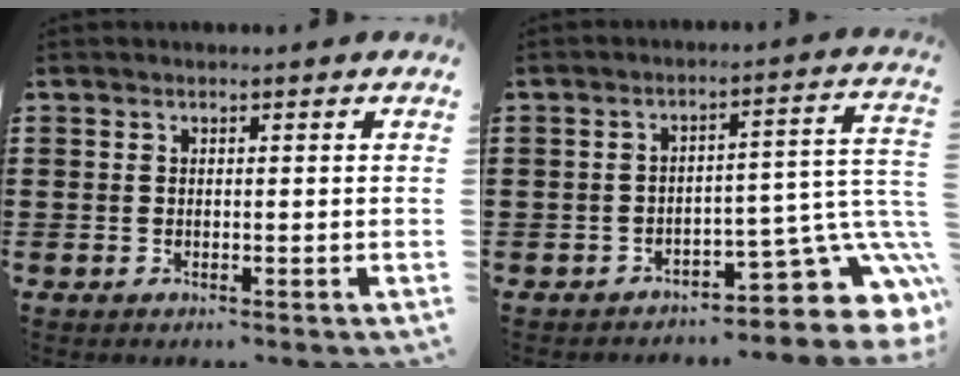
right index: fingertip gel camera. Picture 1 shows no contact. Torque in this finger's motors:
{"motor_torque": [1.14, -1.00, 0.29, 0.01]}